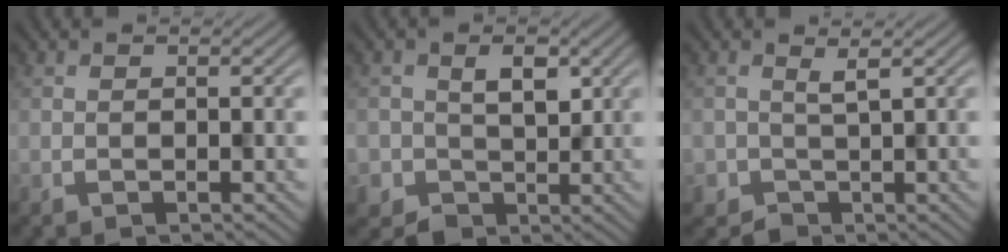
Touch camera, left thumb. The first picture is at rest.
{"total": 3.6, "force": [0.2, 3.3, 1.2], "torque": [-0.017, -0.005, 0.007]}
{"total": 1.4, "force": [-0.2, 1.3, 0.3], "torque": [-0.006, -0.006, -0.003]}